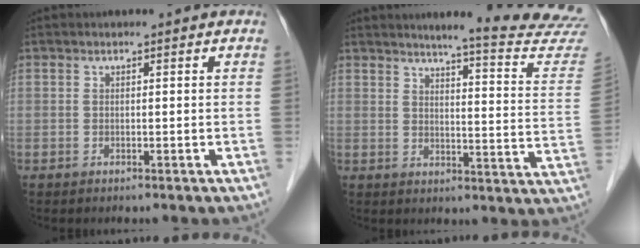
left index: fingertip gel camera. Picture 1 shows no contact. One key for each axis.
{"total": 17.2, "fx": 16.3, "fy": -1.0, "fz": 5.4, "tx": -0.065, "ty": -0.113, "tz": 0.175}